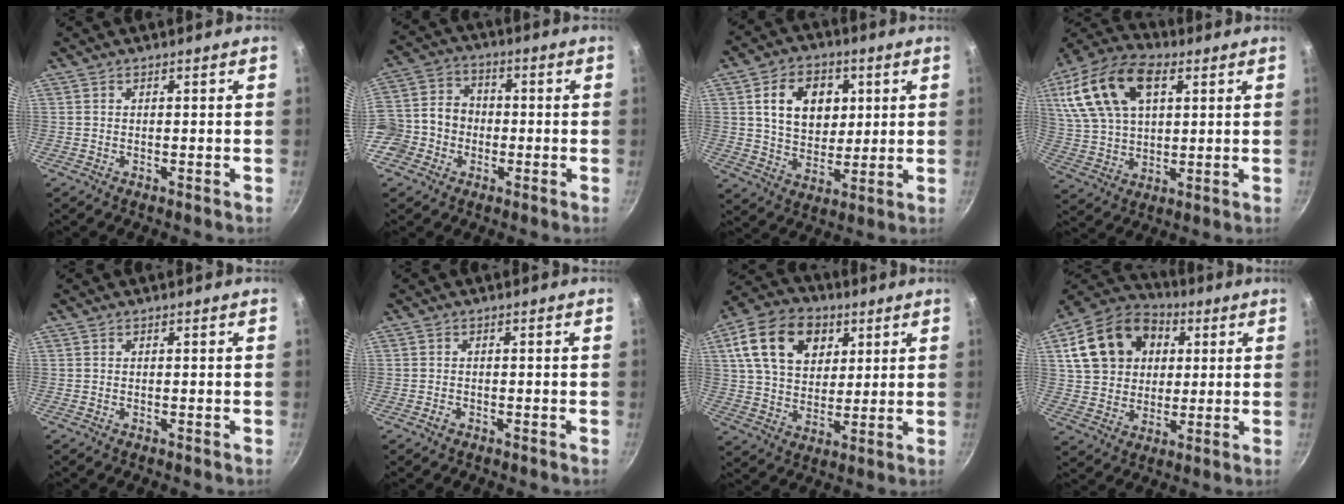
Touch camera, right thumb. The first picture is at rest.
{"total": 12.2, "force": [-3.5, 10.4, 5.2], "torque": [-0.076, 0.038, -0.076]}
{"total": 13.4, "force": [3.4, 10.0, 8.2], "torque": [-0.102, -0.005, 0.057]}
{"total": 19.3, "force": [6.8, 11.5, 14.0], "torque": [-0.261, 0.005, 0.121]}
{"total": 0.0}
{"total": 1.2, "force": [-0.8, 0.8, 0.4], "torque": [-0.004, 0.006, -0.012]}
{"total": 17.0, "force": [6.3, 12.1, 10.1], "torque": [-0.156, -0.004, 0.101]}
{"total": 19.2, "force": [5.3, 15.0, 10.8], "torque": [-0.177, 0.022, 0.089]}